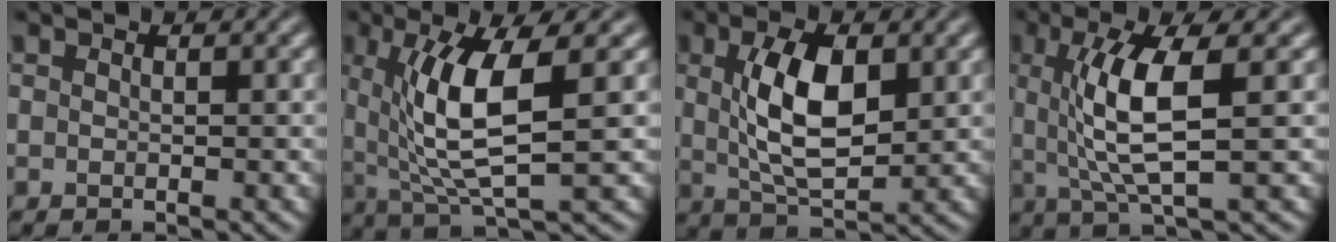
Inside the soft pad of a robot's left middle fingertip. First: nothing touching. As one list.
[{"total": 7.5, "force": [0.9, 1.9, 7.2], "torque": [-0.146, -0.012, 0.029]}, {"total": 6.5, "force": [0.9, 2.9, 5.7], "torque": [-0.126, -0.001, 0.026]}, {"total": 6.4, "force": [0.5, 1.5, 6.2], "torque": [-0.125, -0.005, 0.018]}]